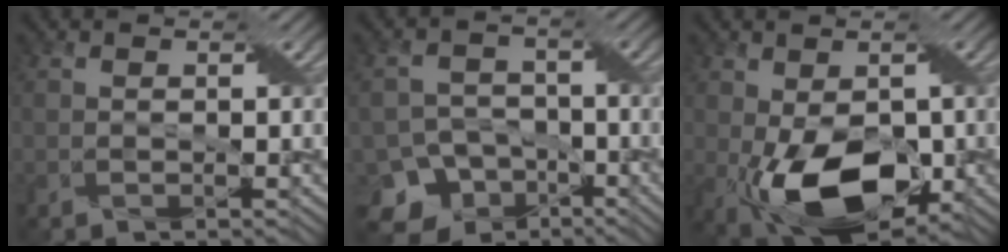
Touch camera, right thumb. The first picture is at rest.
{"total": 9.5, "force": [-6.2, 6.9, 2.2], "torque": [-0.049, -0.010, -0.102]}
{"total": 11.3, "force": [-3.1, 6.4, 8.9], "torque": [-0.167, -0.024, -0.047]}